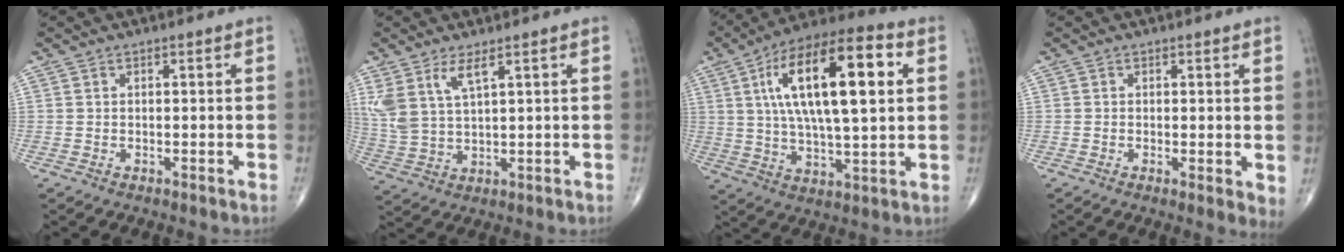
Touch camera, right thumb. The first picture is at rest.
{"total": 7.5, "force": [4.0, 2.6, 5.7], "torque": [-0.132, -0.016, 0.091]}
{"total": 22.7, "force": [5.6, 8.2, 20.4], "torque": [-0.342, 0.009, 0.087]}
{"total": 3.0, "force": [0.1, 1.0, 2.8], "torque": [-0.041, -0.011, -0.003]}